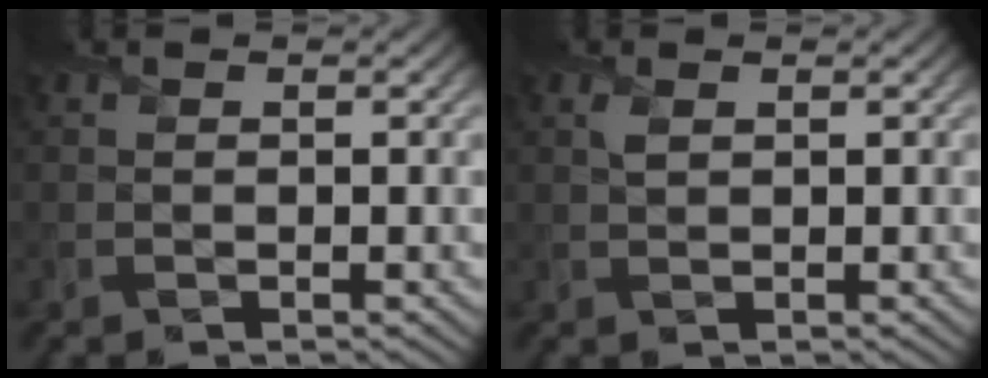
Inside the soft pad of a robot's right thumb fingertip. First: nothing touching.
{"total": 1.0, "force": [0.5, 0.6, 0.7], "torque": [-0.020, -0.001, 0.012]}